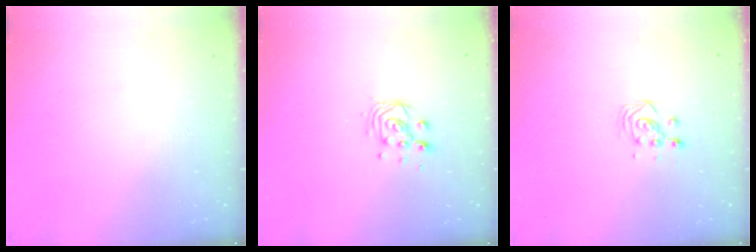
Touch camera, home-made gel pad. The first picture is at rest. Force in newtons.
{"total": 6.8, "press": 6.8, "slide": 0.5}
{"total": 3.2, "press": 3.2, "slide": 0.5}